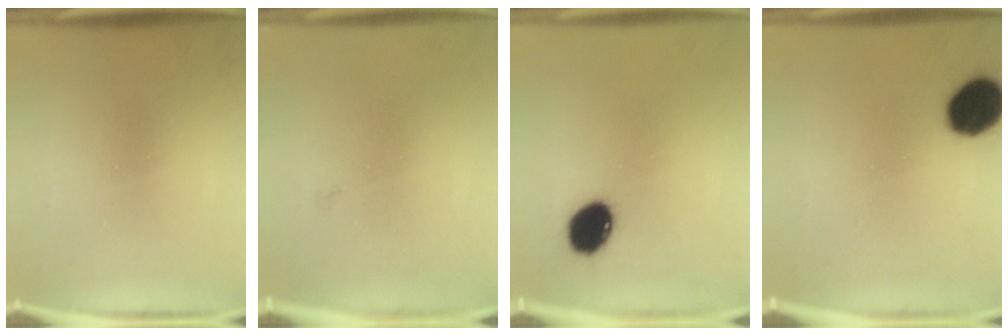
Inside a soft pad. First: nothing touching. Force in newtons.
{"total": 0.7}
{"total": 9.7}
{"total": 13.1}